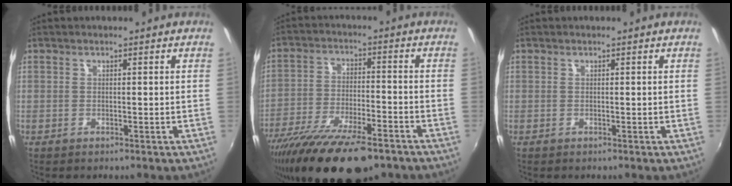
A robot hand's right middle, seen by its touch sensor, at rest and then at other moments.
{"total": 20.7, "force": [-15.4, 6.0, 12.3], "torque": [-0.245, -0.055, -0.255]}
{"total": 0.0}